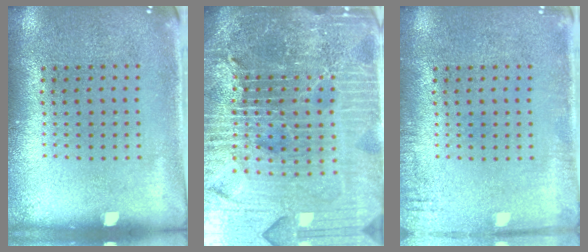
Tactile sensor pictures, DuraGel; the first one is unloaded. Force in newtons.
{"total": 6.9, "press": 6.0, "slide": 3.4}
{"total": 1.4, "press": 1.4, "slide": 0.1}